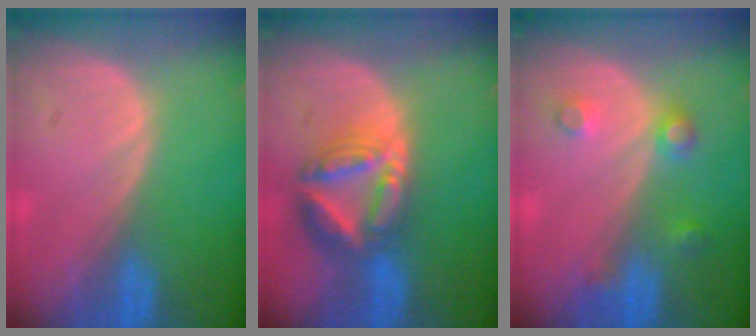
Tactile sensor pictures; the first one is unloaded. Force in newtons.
{"total": 8.2, "press": 7.1, "slide": 4.0}
{"total": 3.4, "press": 3.3, "slide": 0.9}